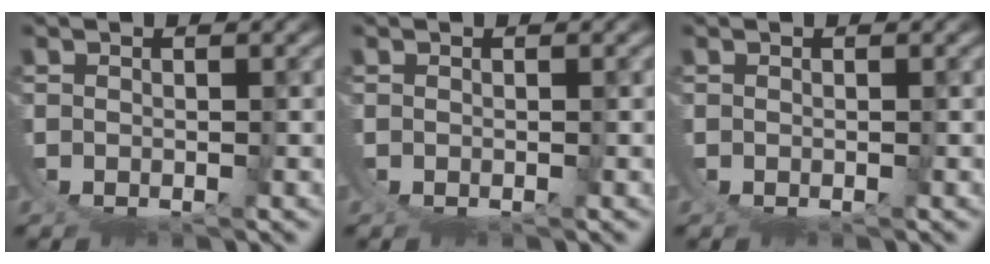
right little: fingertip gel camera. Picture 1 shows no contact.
{"total": 0.0}
{"total": 0.0}